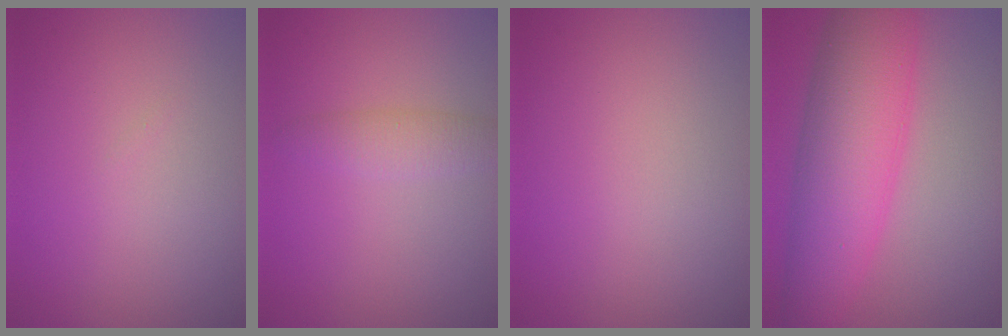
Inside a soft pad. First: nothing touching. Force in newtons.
{"total": 1.9, "press": 1.9, "slide": 0.0}
{"total": 0.0}
{"total": 8.9, "press": 8.9, "slide": 0.0}